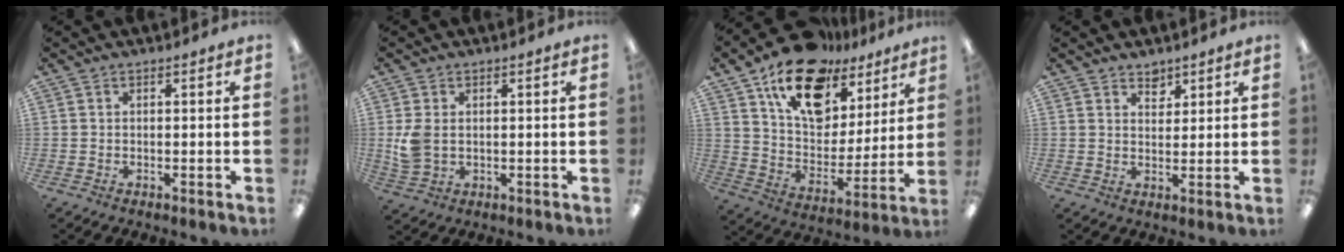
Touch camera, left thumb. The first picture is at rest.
{"total": 5.5, "force": [0.5, 3.8, 3.9], "torque": [-0.086, -0.003, 0.008]}
{"total": 19.6, "force": [12.8, 11.3, 9.7], "torque": [-0.161, -0.070, 0.228]}
{"total": 3.3, "force": [2.7, 1.7, 0.6], "torque": [0.009, -0.021, 0.047]}